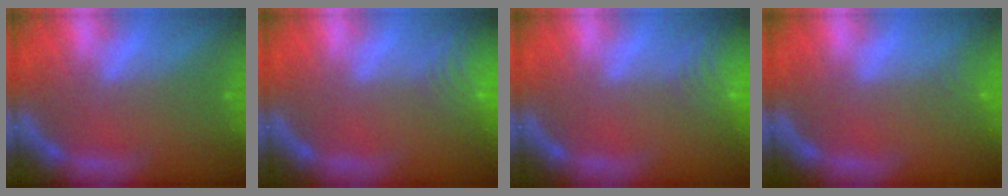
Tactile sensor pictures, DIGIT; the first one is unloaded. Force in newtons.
{"total": 9.0}
{"total": 9.0}
{"total": 1.9}